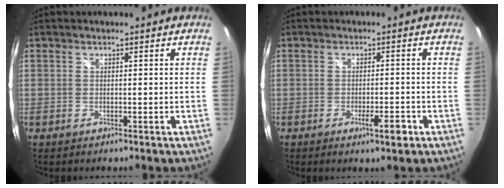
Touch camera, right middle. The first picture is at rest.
{"total": 3.4, "force": [-1.8, 0.9, 2.8], "torque": [-0.050, -0.007, -0.026]}